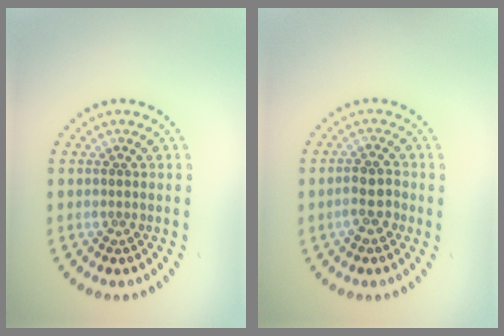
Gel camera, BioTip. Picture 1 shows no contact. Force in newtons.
{"total": 2.3, "press": 2.2, "slide": 0.7}